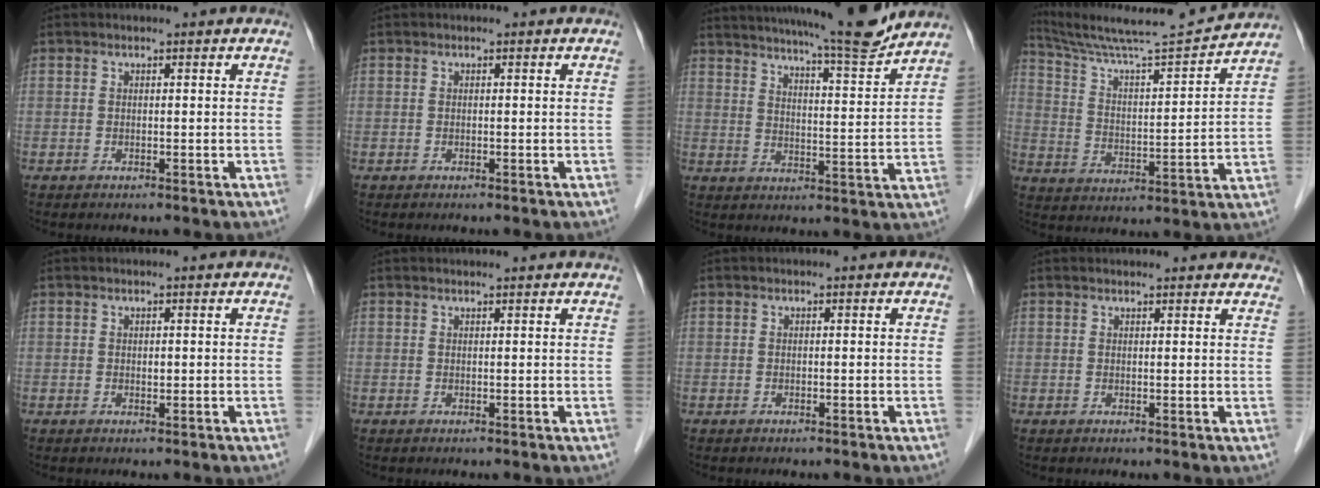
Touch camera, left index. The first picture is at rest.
{"total": 0.0}
{"total": 15.3, "force": [13.9, -0.3, 6.4], "torque": [-0.101, -0.023, 0.191]}
{"total": 15.9, "force": [15.1, -1.4, 4.5], "torque": [-0.093, -0.021, 0.242]}
{"total": 0.6, "force": [0.2, 0.3, 0.4], "torque": [-0.005, 0.000, 0.002]}
{"total": 2.2, "force": [2.1, -0.3, 0.5], "torque": [-0.012, 0.009, 0.026]}
{"total": 0.0}
{"total": 9.3, "force": [8.8, 1.9, 2.4], "torque": [-0.009, 0.014, 0.082]}